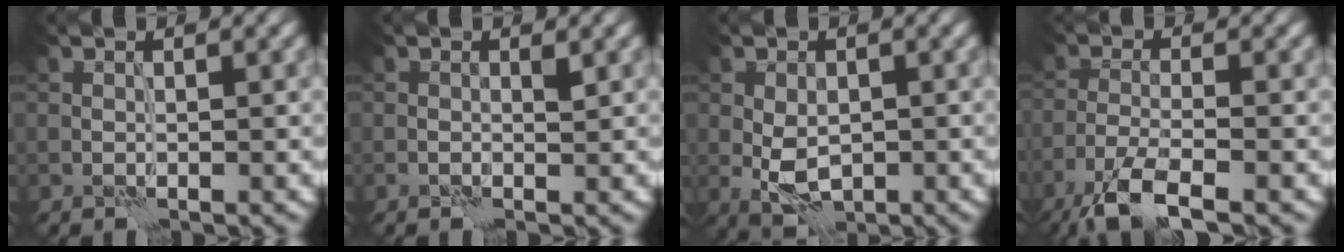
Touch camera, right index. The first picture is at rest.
{"total": 0.8, "force": [0.1, 0.4, 0.7], "torque": [-0.007, -0.001, -0.001]}
{"total": 3.3, "force": [-0.4, 2.1, 2.5], "torque": [-0.044, -0.004, -0.006]}
{"total": 6.2, "force": [-4.3, 1.4, 4.2], "torque": [-0.083, -0.008, -0.090]}